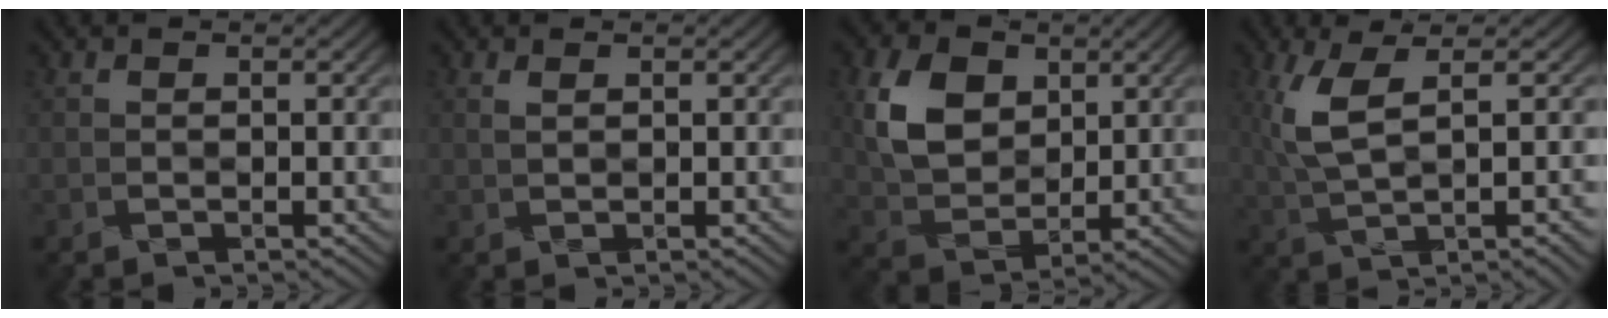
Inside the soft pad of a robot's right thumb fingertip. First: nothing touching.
{"total": 0.8, "force": [0.4, 0.1, 0.6], "torque": [-0.014, 0.000, 0.008]}
{"total": 8.8, "force": [2.7, 6.3, 5.6], "torque": [-0.129, 0.003, 0.047]}
{"total": 8.5, "force": [1.1, 2.7, 7.9], "torque": [-0.166, 0.005, 0.019]}